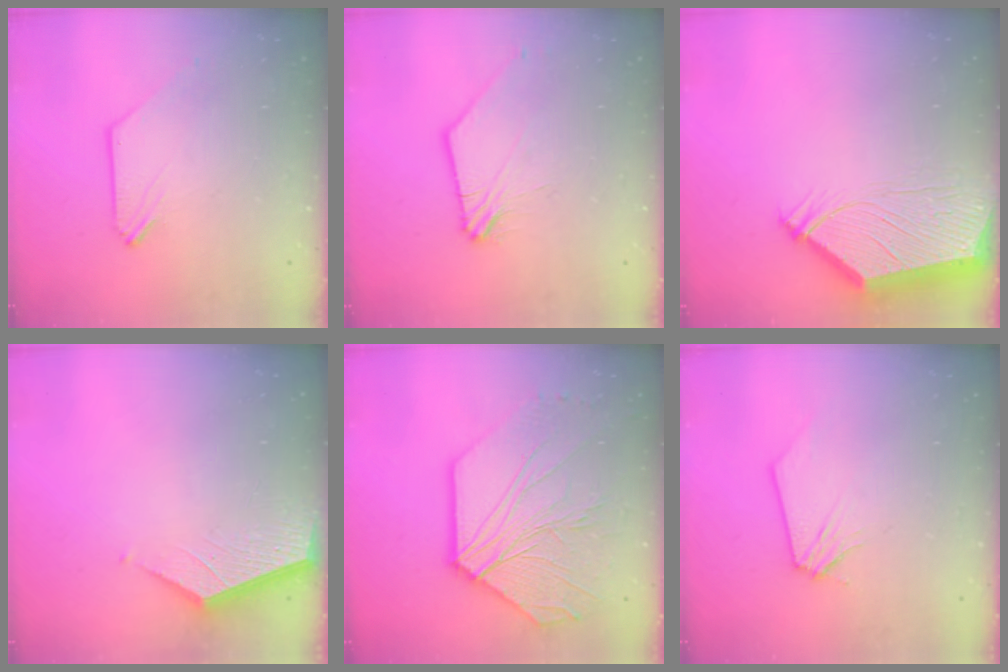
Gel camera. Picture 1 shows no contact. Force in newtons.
{"total": 2.0, "press": 1.9, "slide": 0.4}
{"total": 6.2, "press": 6.1, "slide": 0.7}
{"total": 3.7, "press": 3.7, "slide": 0.3}
{"total": 13.6, "press": 13.5, "slide": 1.7}
{"total": 0.0}